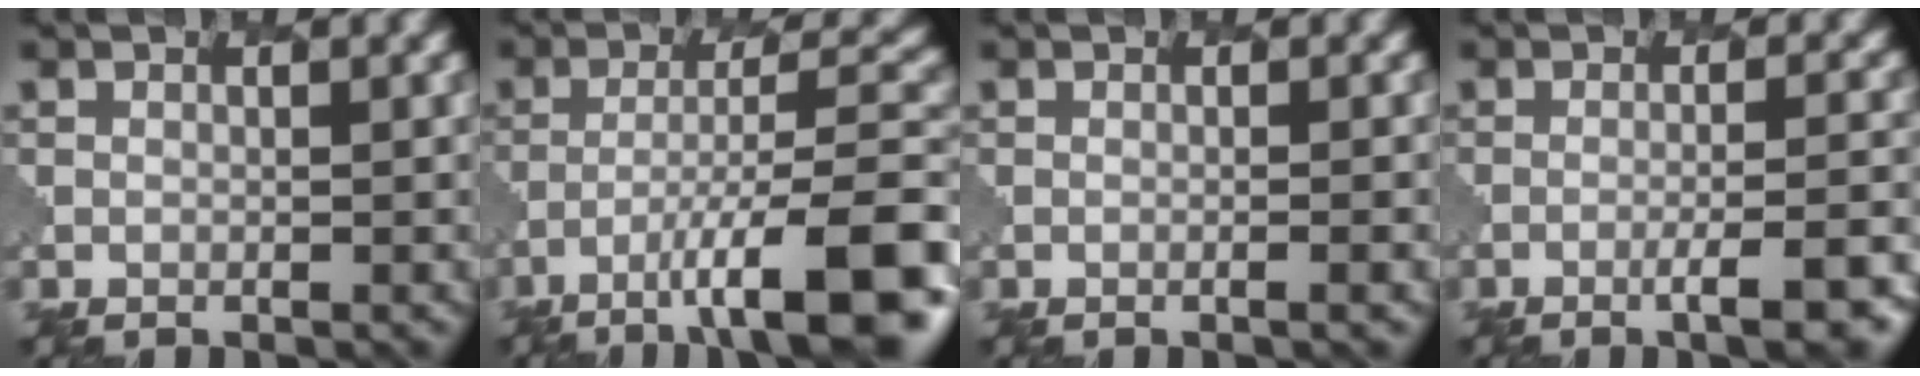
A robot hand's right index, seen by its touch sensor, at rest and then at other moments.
{"total": 11.7, "force": [-6.6, 2.9, 9.3], "torque": [-0.141, 0.005, -0.103]}
{"total": 1.0, "force": [-0.1, 0.2, 0.9], "torque": [-0.005, 0.000, -0.007]}
{"total": 5.4, "force": [-2.9, 1.2, 4.4], "torque": [-0.054, 0.003, -0.039]}